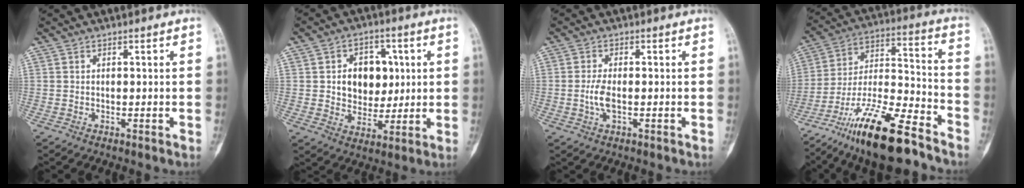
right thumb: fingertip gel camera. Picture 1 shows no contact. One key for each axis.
{"total": 10.7, "fx": 1.8, "fy": 8.2, "fz": 6.6, "tx": -0.045, "ty": -0.002, "tz": 0.033}
{"total": 3.5, "fx": -0.5, "fy": 1.5, "fz": 3.1, "tx": -0.071, "ty": 0.002, "tz": -0.011}
{"total": 20.7, "fx": -14.7, "fy": 5.2, "fz": 13.6, "tx": -0.258, "ty": 0.078, "tz": -0.259}